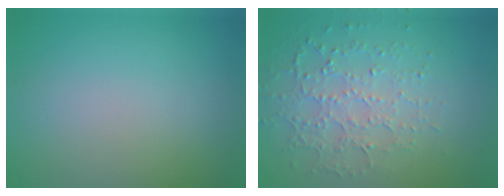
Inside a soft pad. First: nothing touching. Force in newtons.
{"total": 4.1, "press": 3.4, "slide": 2.3}